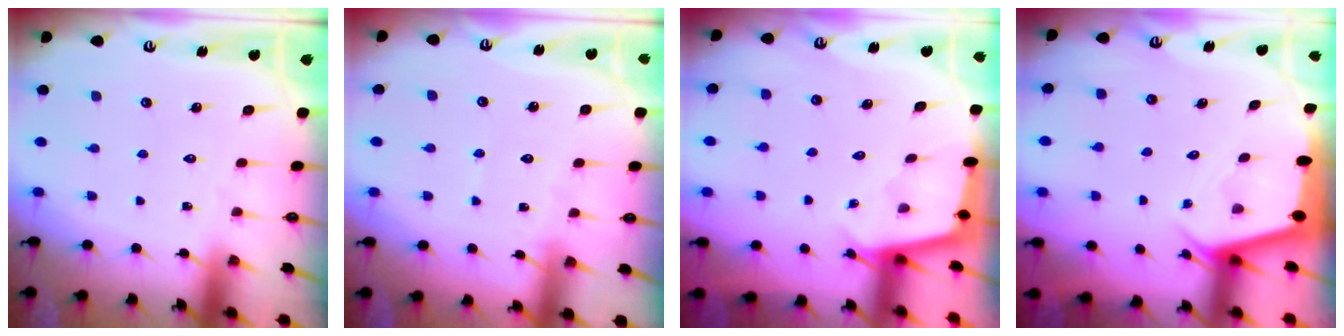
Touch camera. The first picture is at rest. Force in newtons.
{"total": 4.0, "press": 3.9, "slide": 0.6}
{"total": 2.5, "press": 2.5, "slide": 0.2}
{"total": 2.2, "press": 2.2, "slide": 0.2}